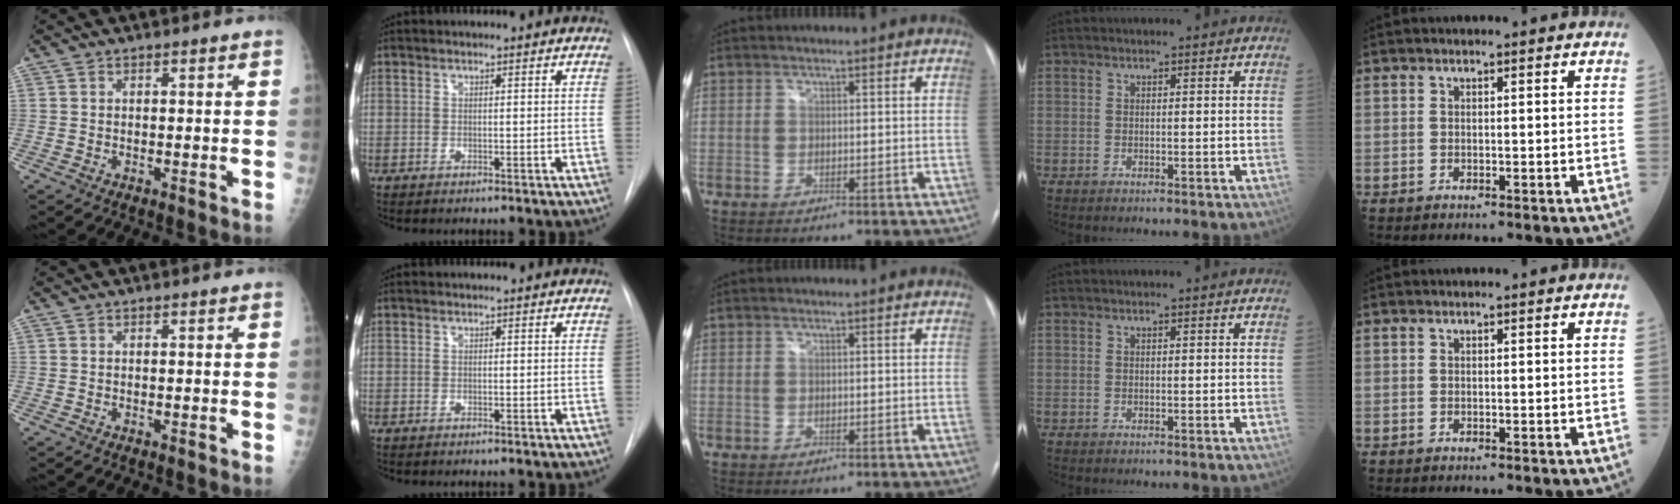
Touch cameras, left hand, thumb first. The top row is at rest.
{}